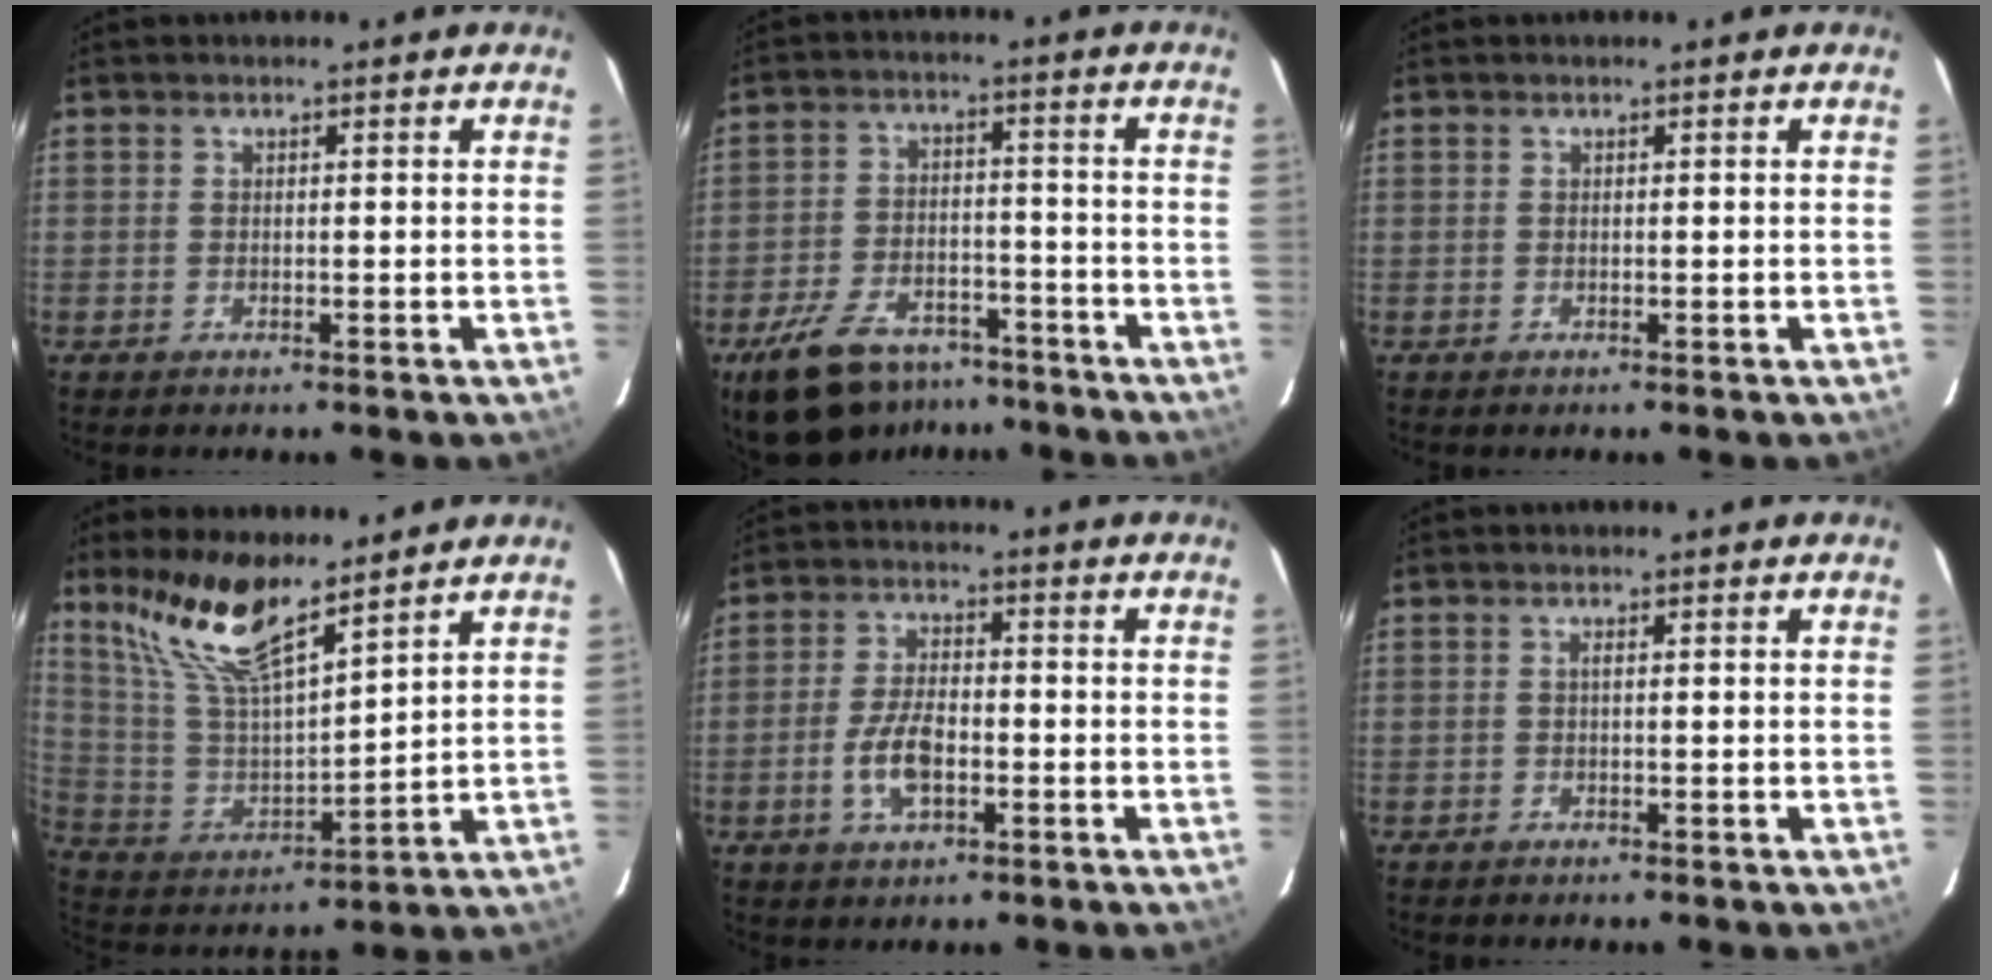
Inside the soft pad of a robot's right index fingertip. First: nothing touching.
{"total": 16.1, "force": [-11.7, 7.9, 7.6], "torque": [-0.172, -0.001, -0.184]}
{"total": 0.0}
{"total": 14.2, "force": [10.6, 2.6, 9.1], "torque": [-0.177, 0.004, 0.219]}
{"total": 7.4, "force": [-2.4, 3.6, 6.0], "torque": [-0.126, 0.001, -0.043]}
{"total": 0.5, "force": [0.0, -0.1, 0.5], "torque": [-0.008, 0.003, -0.002]}